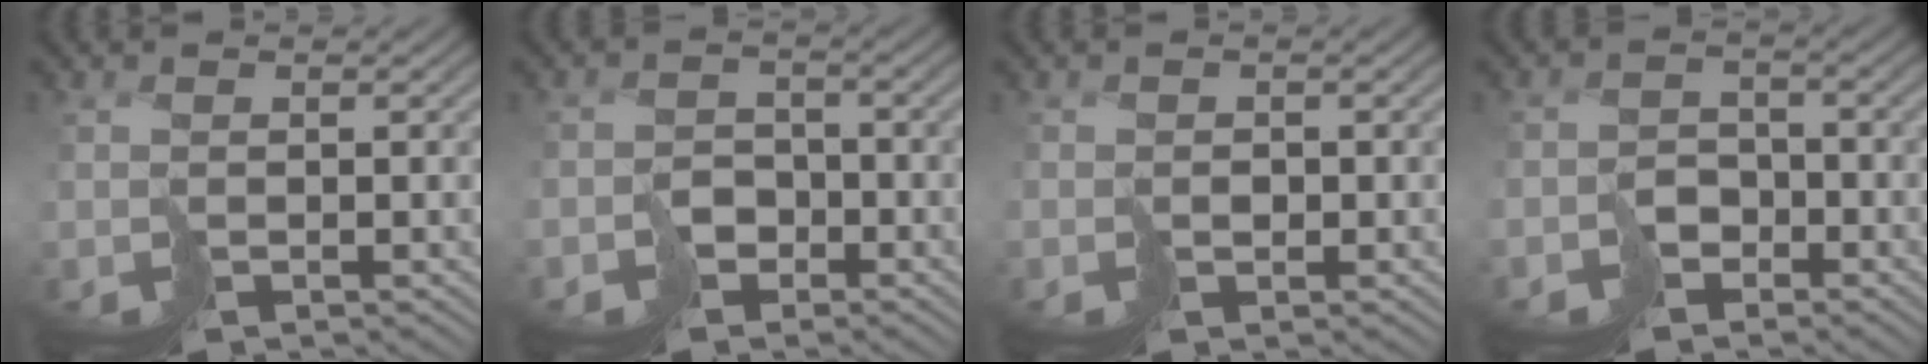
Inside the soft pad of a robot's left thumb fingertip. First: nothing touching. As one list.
[{"total": 2.9, "force": [-2.3, 1.8, -0.1], "torque": [0.020, 0.004, -0.043]}, {"total": 0.6, "force": [0.0, 0.5, -0.3], "torque": [0.013, 0.003, 0.000]}, {"total": 3.2, "force": [-2.6, 1.8, 0.0], "torque": [0.017, 0.004, -0.051]}]